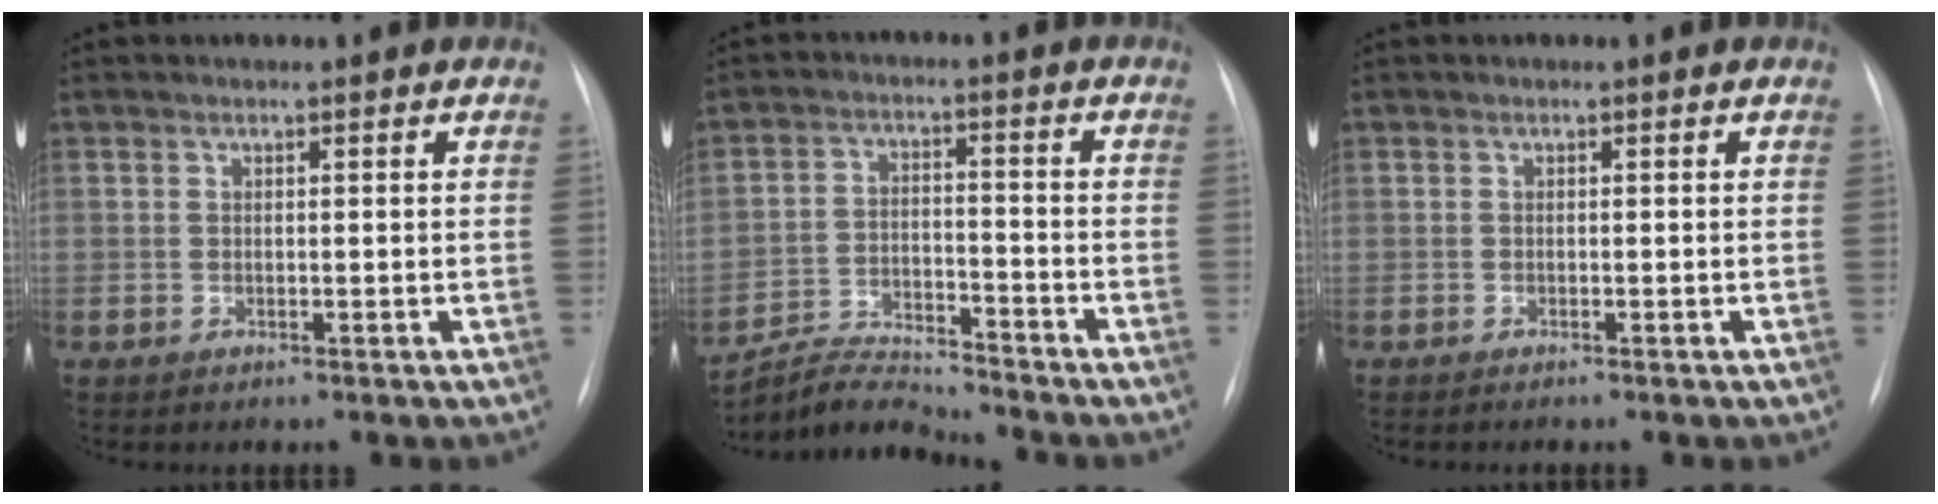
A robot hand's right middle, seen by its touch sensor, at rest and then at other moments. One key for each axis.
{"total": 7.1, "fx": -7.1, "fy": -0.4, "fz": -0.3, "tx": -0.003, "ty": 0.000, "tz": -0.127}
{"total": 0.6, "fx": -0.5, "fy": 0.0, "fz": 0.3, "tx": -0.005, "ty": -0.002, "tz": -0.005}